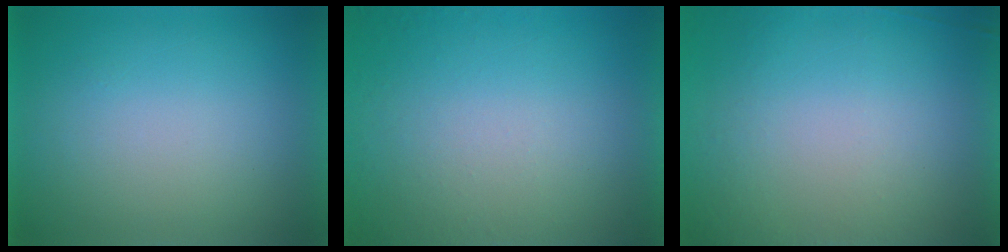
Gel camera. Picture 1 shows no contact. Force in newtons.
{"total": 4.7}
{"total": 6.2}